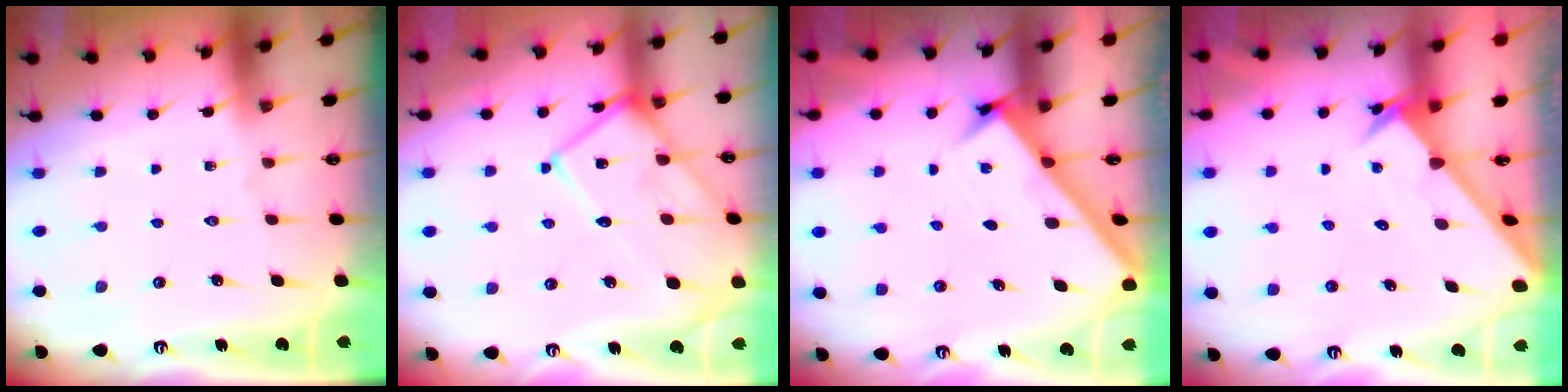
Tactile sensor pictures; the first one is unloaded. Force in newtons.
{"total": 14.8, "press": 14.8, "slide": 1.1}
{"total": 2.9, "press": 2.9, "slide": 0.3}
{"total": 2.4, "press": 2.4, "slide": 0.1}